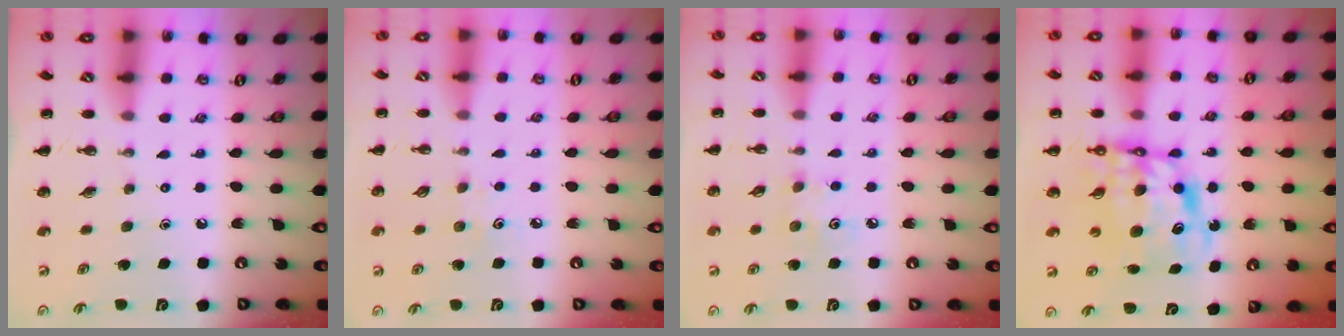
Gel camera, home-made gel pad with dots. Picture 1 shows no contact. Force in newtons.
{"total": 2.8, "press": 2.6, "slide": 0.8}
{"total": 4.8, "press": 4.7, "slide": 1.1}
{"total": 10.5, "press": 10.0, "slide": 3.2}